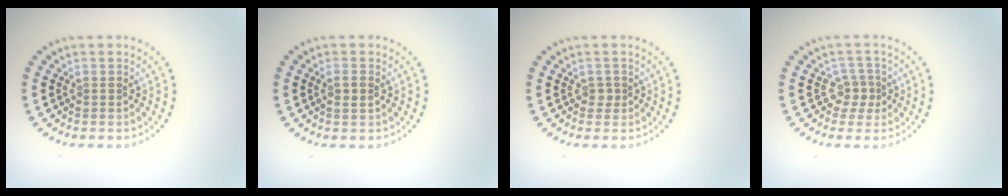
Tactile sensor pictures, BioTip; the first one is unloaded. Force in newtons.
{"total": 1.2, "press": 1.2, "slide": 0.3}
{"total": 0.6, "press": 0.5, "slide": 0.3}
{"total": 2.0, "press": 1.5, "slide": 1.3}